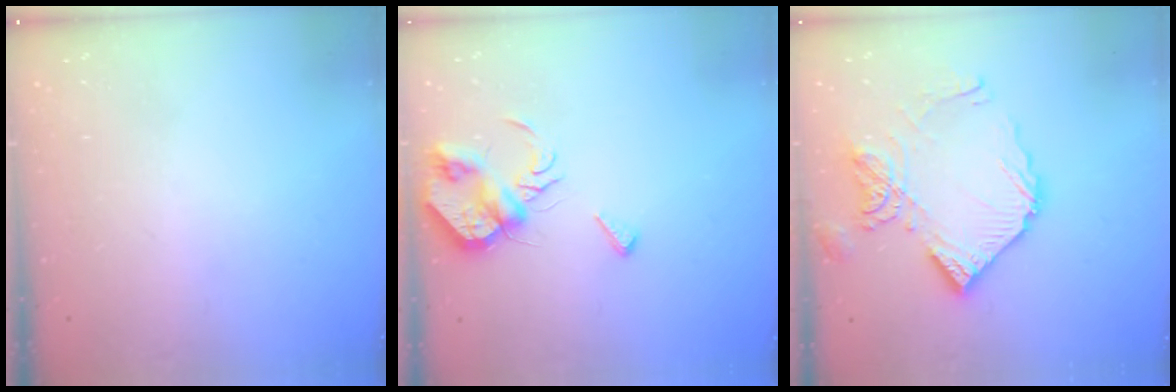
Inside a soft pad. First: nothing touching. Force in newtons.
{"total": 8.4, "press": 8.3, "slide": 0.8}
{"total": 15.1, "press": 15.0, "slide": 1.9}